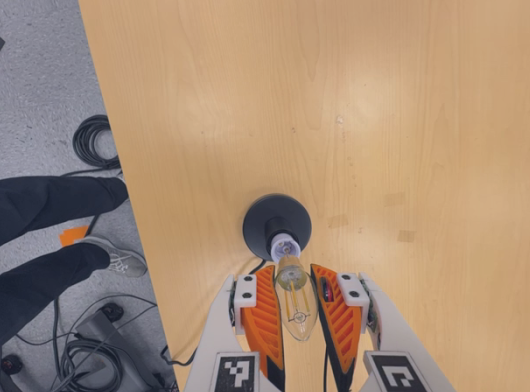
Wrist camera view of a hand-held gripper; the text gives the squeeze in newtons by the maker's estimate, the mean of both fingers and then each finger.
{"total": 20.9, "left": 22.1, "right": 19.8}